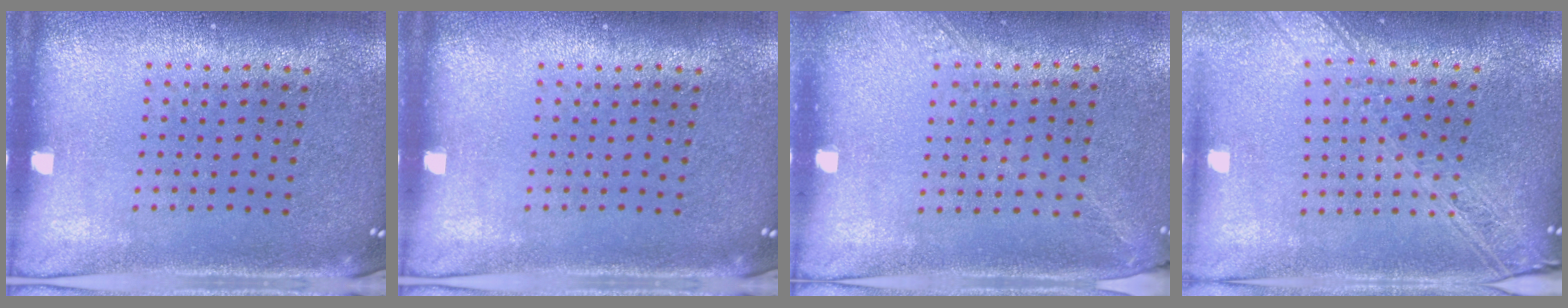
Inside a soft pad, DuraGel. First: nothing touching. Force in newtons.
{"total": 0.0}
{"total": 1.3, "press": 1.0, "slide": 0.8}
{"total": 2.1, "press": 1.8, "slide": 1.1}